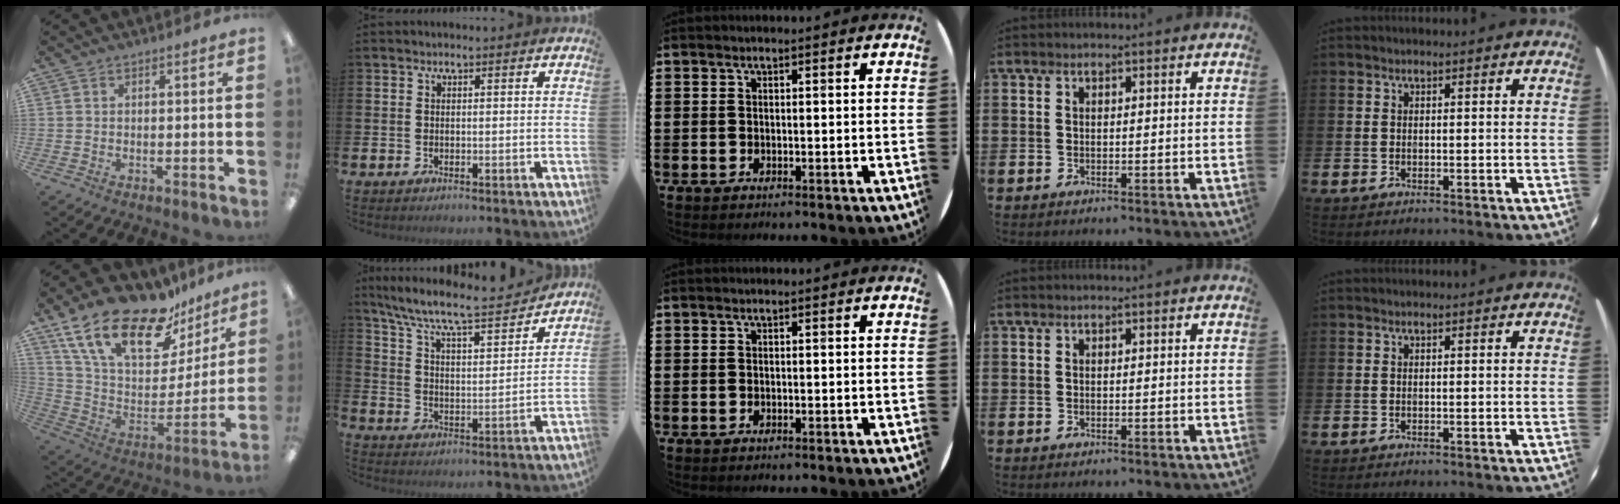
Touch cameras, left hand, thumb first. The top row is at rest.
{"thumb": {"total": 24.0, "force": [16.6, 10.6, 13.7], "torque": [-0.253, -0.102, 0.293]}, "index": {"total": 9.5, "force": [8.5, 1.6, 3.8], "torque": [-0.103, -0.060, 0.141]}}